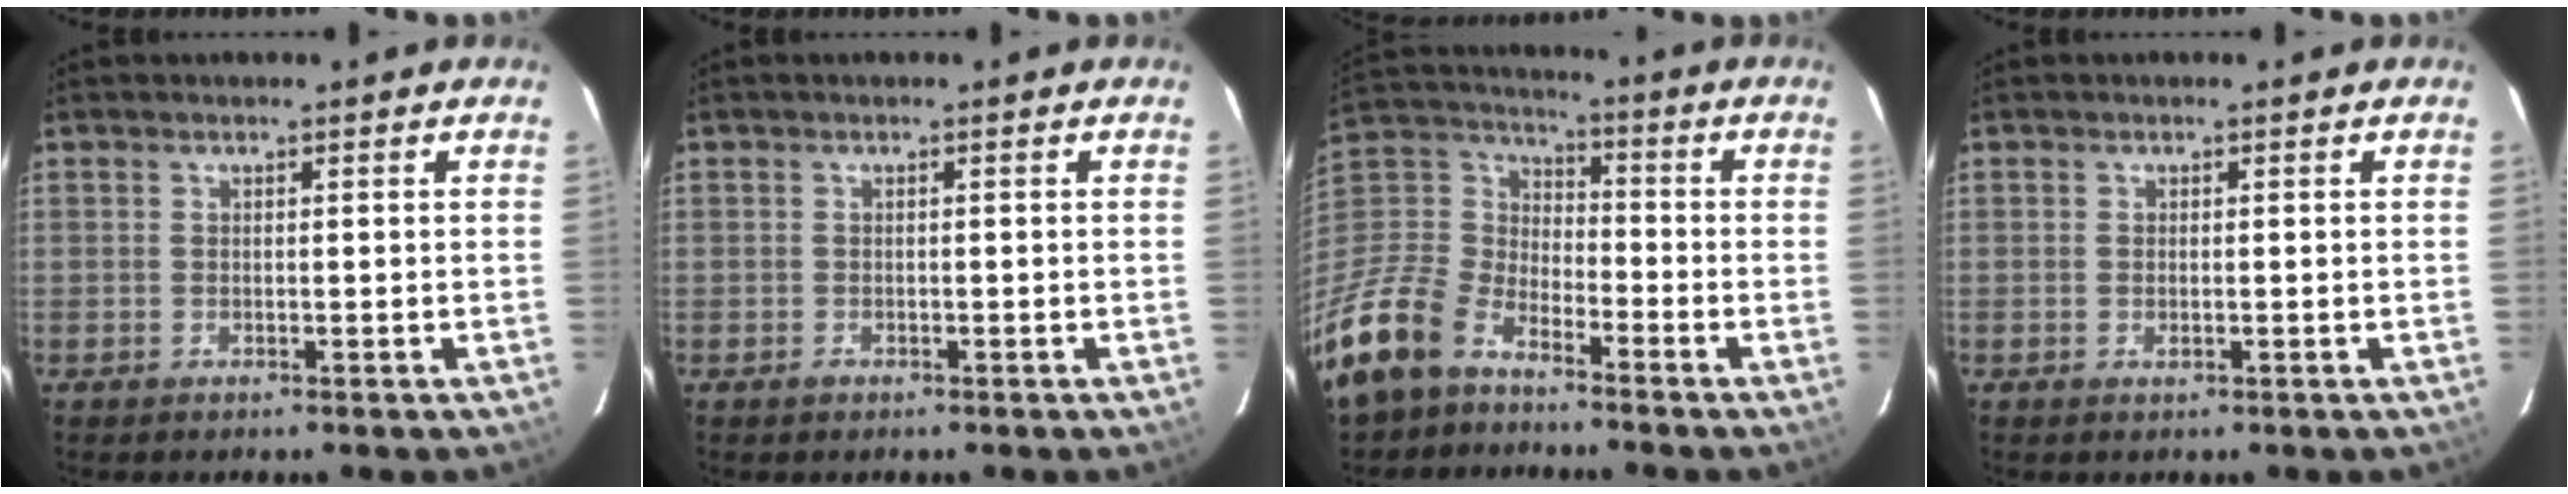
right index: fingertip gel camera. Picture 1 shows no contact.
{"total": 0.9, "force": [-0.6, 0.6, 0.2], "torque": [-0.001, 0.000, -0.009]}
{"total": 17.0, "force": [-11.5, 9.7, 8.0], "torque": [-0.217, 0.007, -0.227]}
{"total": 0.8, "force": [-0.1, 0.4, 0.7], "torque": [-0.015, 0.000, -0.001]}